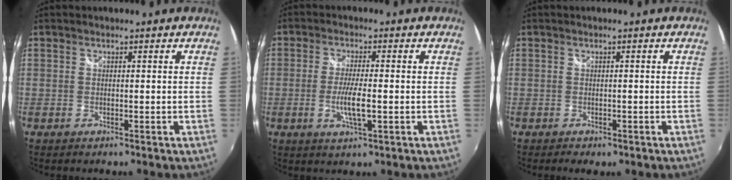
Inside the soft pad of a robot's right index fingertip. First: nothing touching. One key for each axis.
{"total": 5.7, "fx": -1.4, "fy": 0.8, "fz": 5.5, "tx": -0.106, "ty": -0.010, "tz": -0.024}
{"total": 2.5, "fx": -1.6, "fy": 1.4, "fz": 1.3, "tx": -0.026, "ty": -0.012, "tz": -0.018}